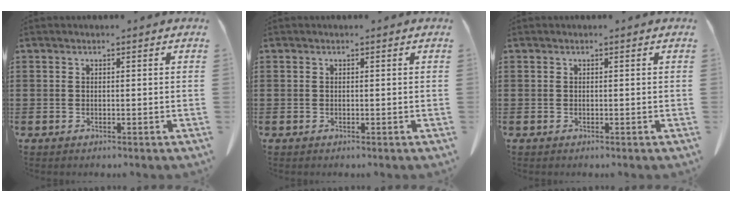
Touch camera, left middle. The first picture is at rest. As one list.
[{"total": 0.0}, {"total": 0.0}]